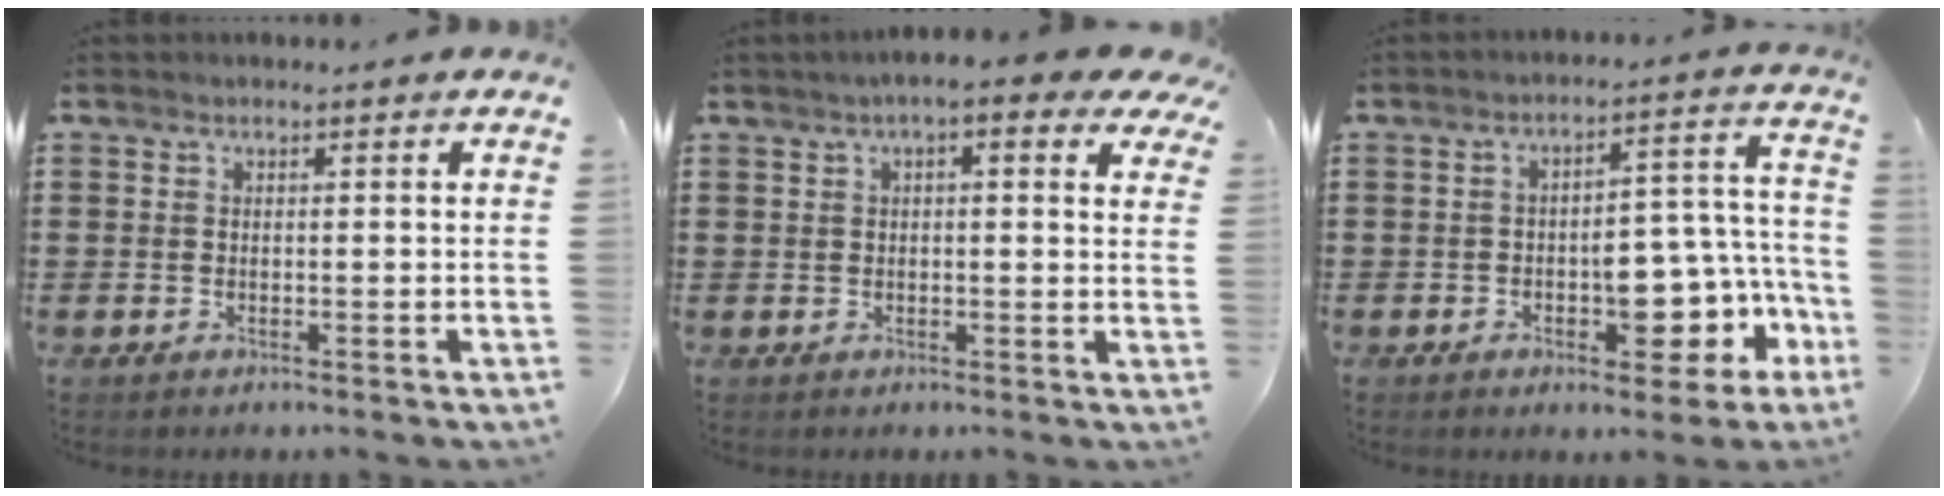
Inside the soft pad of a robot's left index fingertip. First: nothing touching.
{"total": 4.8, "force": [3.1, 0.6, 3.7], "torque": [-0.070, -0.001, 0.051]}
{"total": 8.1, "force": [-3.5, 4.1, 6.1], "torque": [-0.078, -0.003, -0.062]}